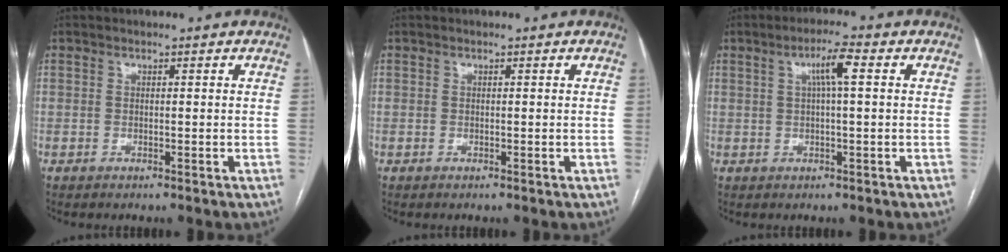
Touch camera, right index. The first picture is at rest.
{"total": 0.0}
{"total": 4.6, "force": [1.4, 0.3, 4.4], "torque": [-0.081, 0.009, 0.023]}